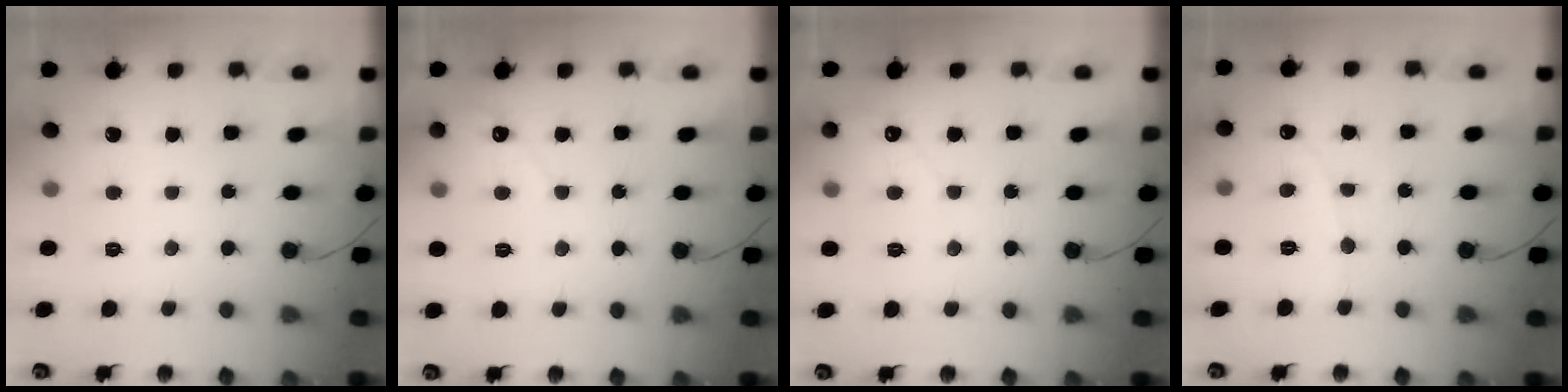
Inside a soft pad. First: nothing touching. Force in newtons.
{"total": 2.7, "press": 2.7, "slide": 0.2}
{"total": 2.2, "press": 2.2, "slide": 0.2}
{"total": 2.5, "press": 2.5, "slide": 0.1}